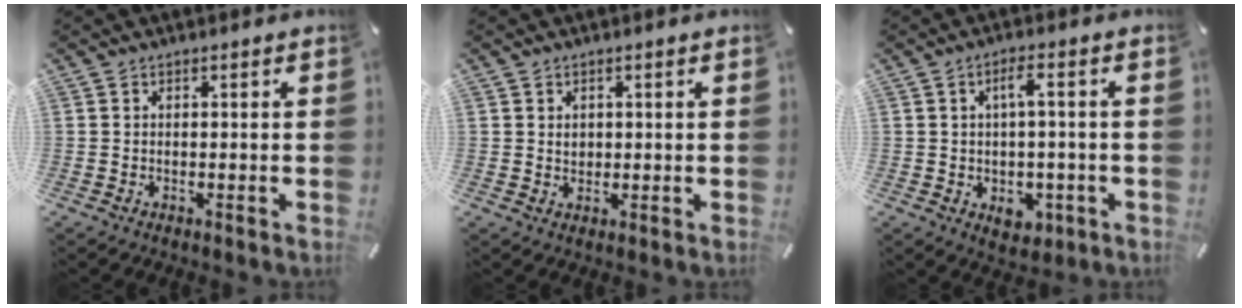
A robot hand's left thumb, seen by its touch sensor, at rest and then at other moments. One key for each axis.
{"total": 1.8, "fx": 0.5, "fy": 1.6, "fz": 0.6, "tx": -0.006, "ty": 0.000, "tz": 0.007}
{"total": 7.0, "fx": -0.9, "fy": 3.8, "fz": 5.8, "tx": -0.099, "ty": 0.002, "tz": -0.021}